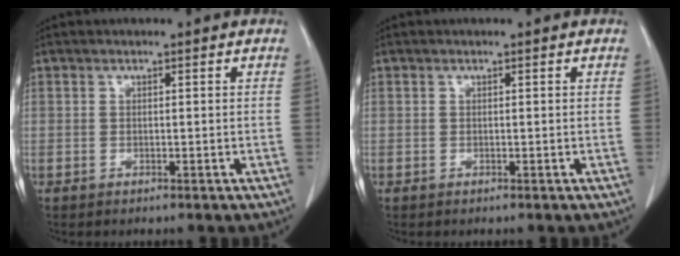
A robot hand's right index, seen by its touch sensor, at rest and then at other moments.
{"total": 0.0}